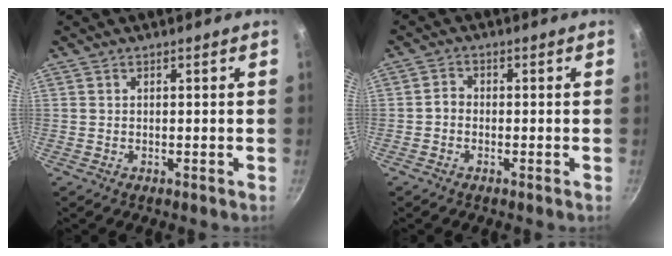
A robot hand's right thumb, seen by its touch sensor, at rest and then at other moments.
{"total": 1.7, "force": [-0.7, 1.3, 0.9], "torque": [-0.015, 0.013, -0.018]}